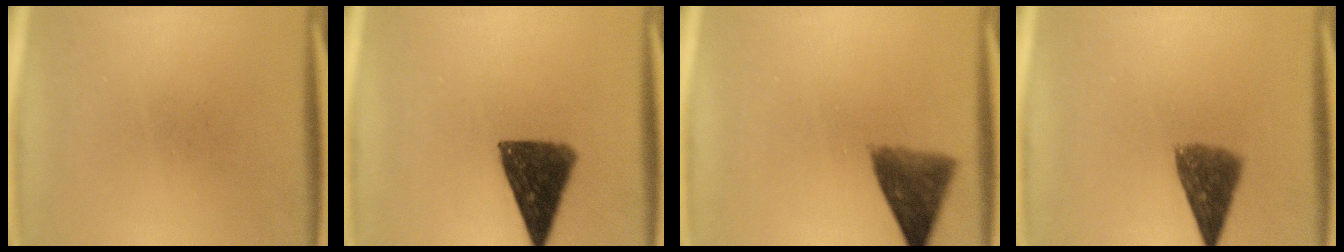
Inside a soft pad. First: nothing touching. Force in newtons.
{"total": 11.7}
{"total": 7.4}
{"total": 7.2}